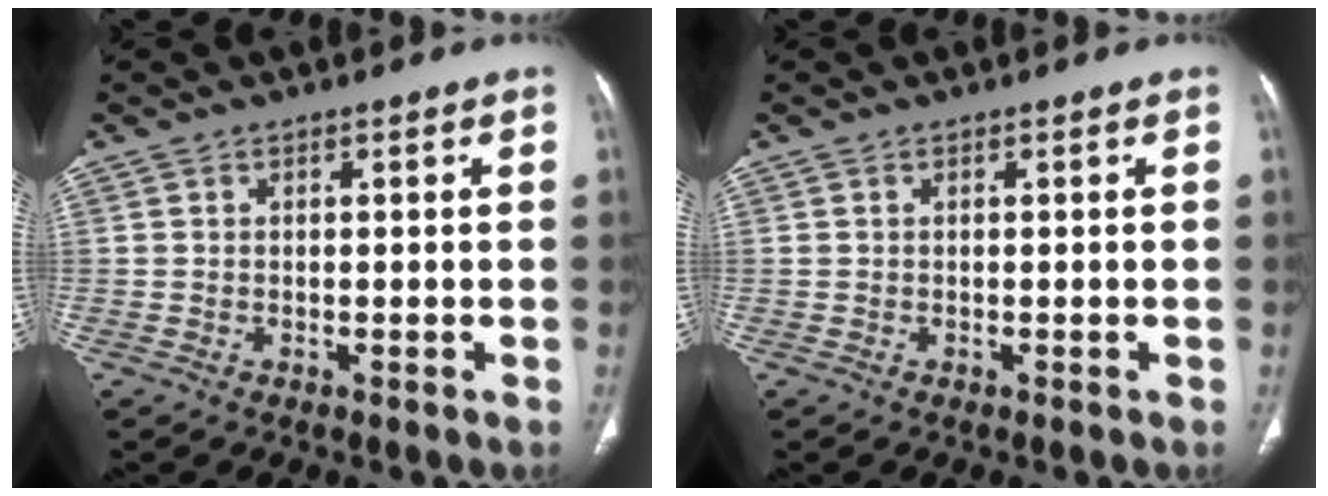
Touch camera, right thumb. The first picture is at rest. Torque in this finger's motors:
{"motor_torque": [0.21, 0.14, -0.14, 0.60, 0.04]}